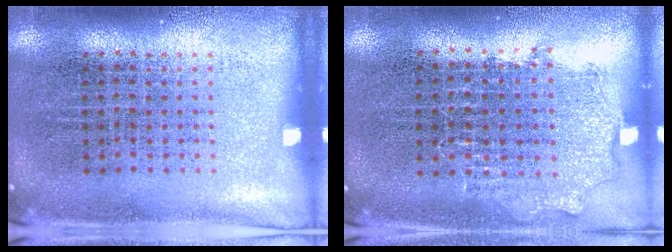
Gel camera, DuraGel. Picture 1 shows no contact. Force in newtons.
{"total": 0.9, "press": 0.9, "slide": 0.2}